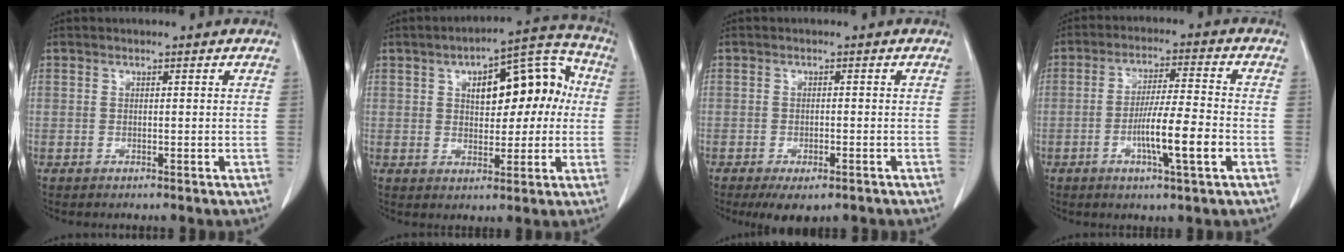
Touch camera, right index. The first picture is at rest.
{"total": 12.9, "force": [2.4, 6.1, 11.1], "torque": [-0.146, 0.047, 0.041]}
{"total": 4.8, "force": [-3.2, 1.8, 3.1], "torque": [-0.047, -0.009, -0.044]}
{"total": 9.1, "force": [-3.0, 0.2, 8.5], "torque": [-0.151, -0.005, -0.056]}